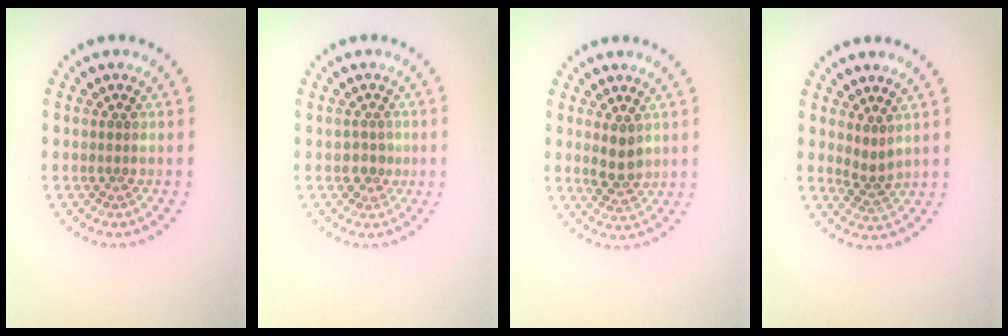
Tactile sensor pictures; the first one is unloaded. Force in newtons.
{"total": 1.6, "press": 1.3, "slide": 1.0}
{"total": 2.4, "press": 2.3, "slide": 0.5}
{"total": 1.7, "press": 1.2, "slide": 1.3}